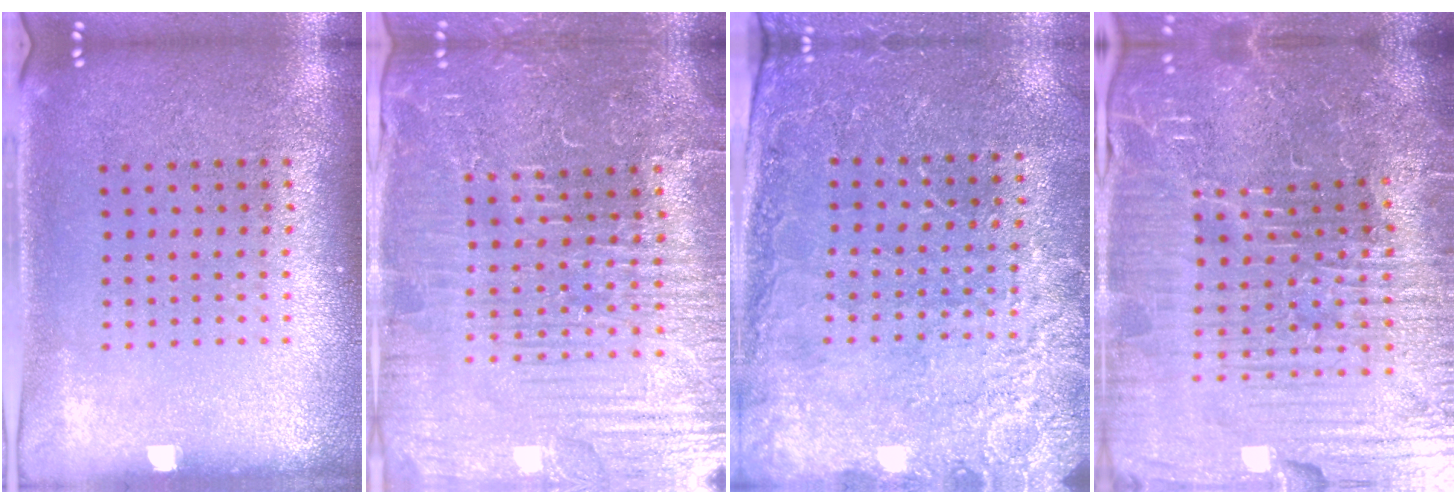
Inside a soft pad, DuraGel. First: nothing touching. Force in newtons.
{"total": 5.4, "press": 5.0, "slide": 1.9}
{"total": 2.7, "press": 2.6, "slide": 0.3}
{"total": 7.4, "press": 6.6, "slide": 3.3}